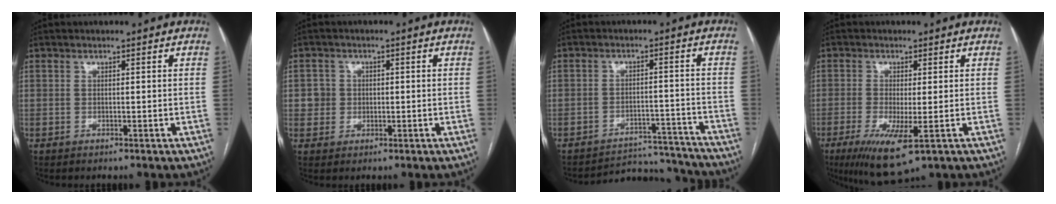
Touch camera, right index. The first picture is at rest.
{"total": 2.8, "force": [0.0, 2.8, 0.3], "torque": [0.004, 0.012, 0.001]}
{"total": 10.8, "force": [-10.5, 1.8, -1.4], "torque": [0.038, 0.035, -0.138]}
{"total": 8.4, "force": [-3.9, 1.6, 7.3], "torque": [-0.130, -0.024, -0.058]}